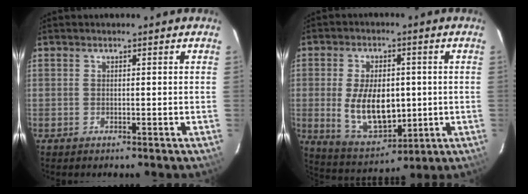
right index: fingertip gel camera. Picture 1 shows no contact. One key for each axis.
{"total": 12.7, "fx": -0.6, "fy": 7.3, "fz": 10.4, "tx": -0.207, "ty": -0.012, "tz": 0.009}